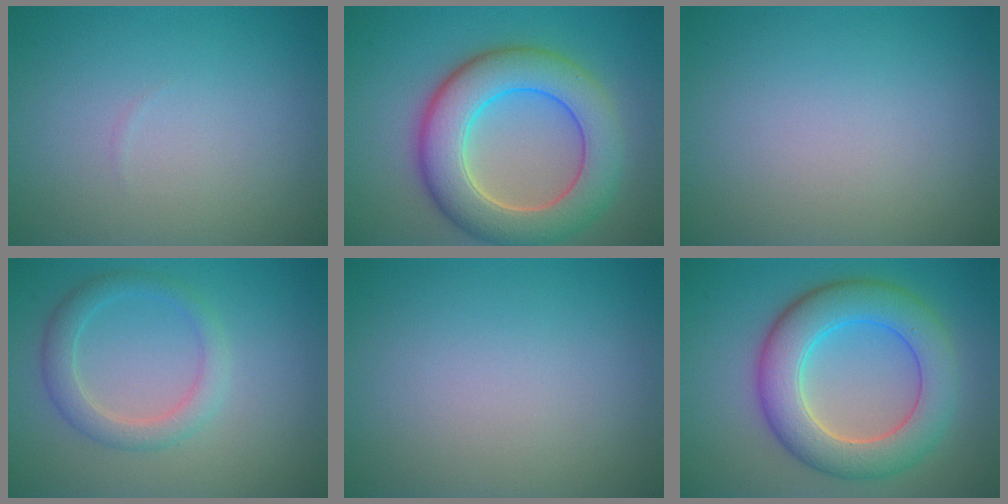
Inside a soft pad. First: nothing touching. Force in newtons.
{"total": 8.9, "press": 8.9, "slide": 0.6}
{"total": 0.0}
{"total": 2.8, "press": 2.8, "slide": 0.1}
{"total": 0.0}
{"total": 7.7, "press": 7.7, "slide": 0.1}